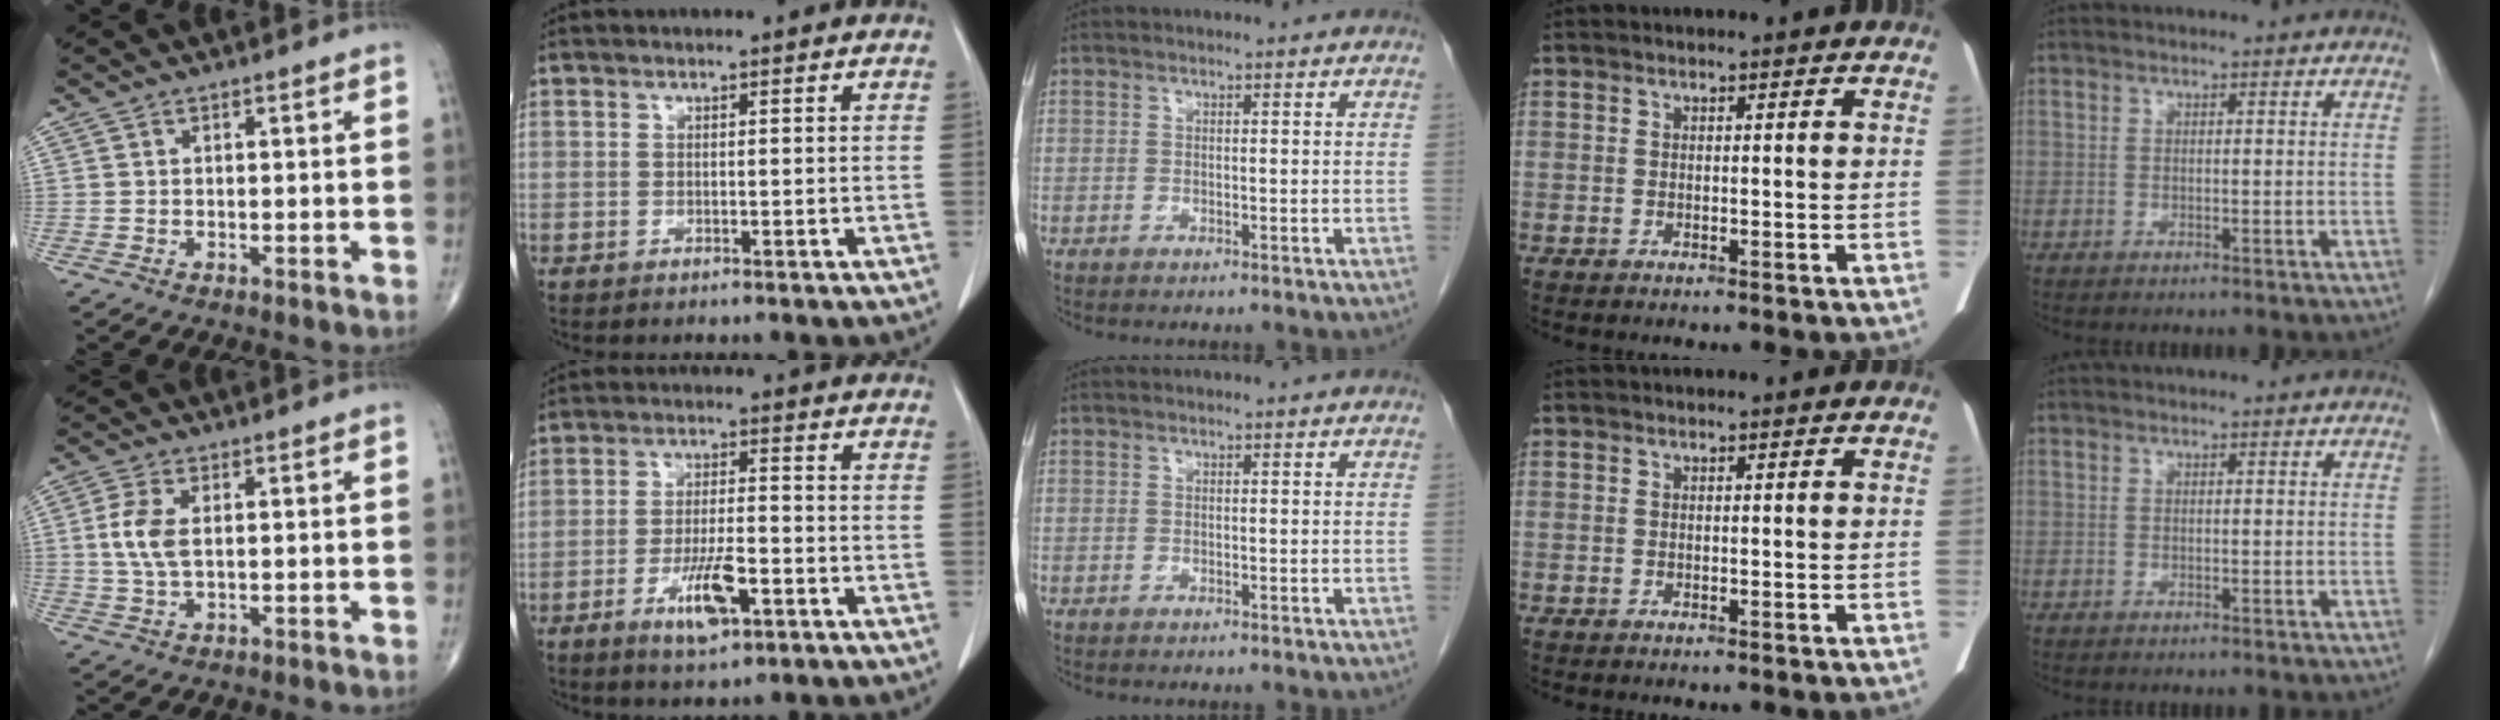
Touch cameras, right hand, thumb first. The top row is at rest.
{"thumb": {"total": 6.0, "force": [0.9, 3.0, 5.1], "torque": [-0.120, 0.002, 0.018]}, "index": {"total": 7.4, "force": [-3.3, 1.8, 6.4], "torque": [-0.119, -0.008, -0.051]}}